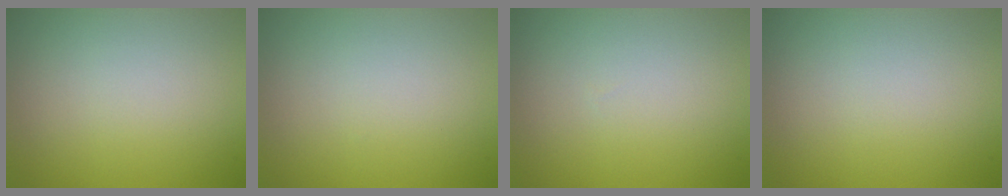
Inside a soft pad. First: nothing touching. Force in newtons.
{"total": 0.0}
{"total": 0.0}
{"total": 0.0}